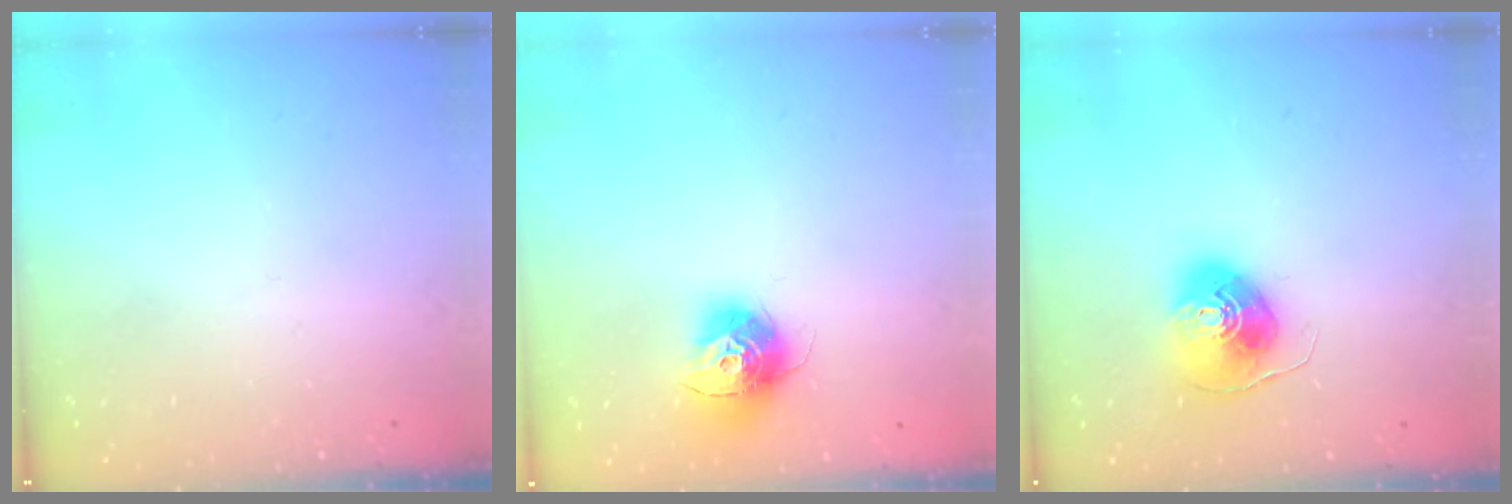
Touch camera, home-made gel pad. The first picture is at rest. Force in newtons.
{"total": 13.0, "press": 13.0, "slide": 1.0}
{"total": 8.5, "press": 8.4, "slide": 1.2}